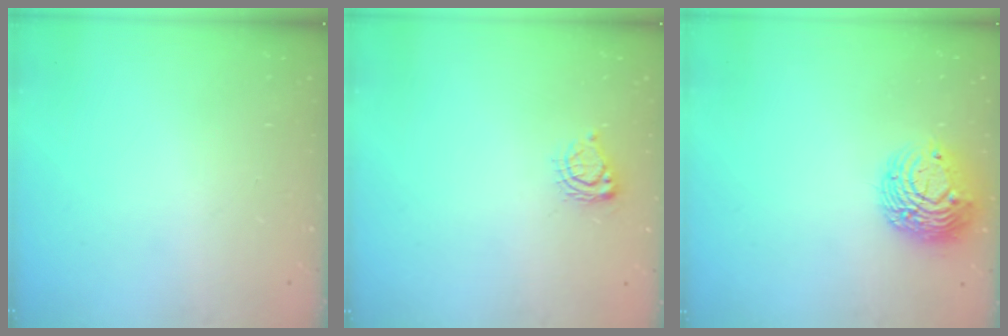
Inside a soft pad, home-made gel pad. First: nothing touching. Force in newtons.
{"total": 5.6, "press": 5.6, "slide": 0.6}
{"total": 11.0, "press": 10.9, "slide": 1.0}